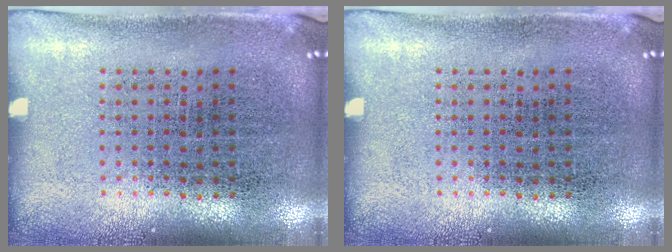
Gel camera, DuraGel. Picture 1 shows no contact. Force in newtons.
{"total": 0.0}